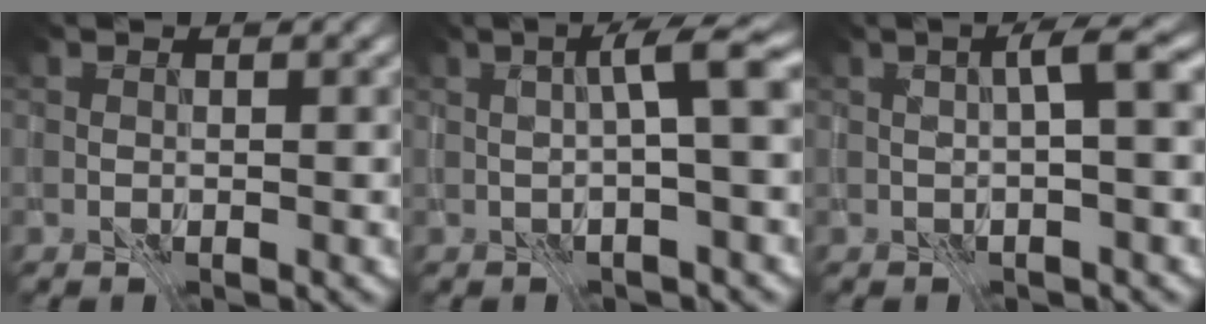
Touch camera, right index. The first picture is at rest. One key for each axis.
{"total": 3.4, "fx": 0.2, "fy": -0.1, "fz": 3.4, "tx": -0.054, "ty": 0.019, "tz": -0.002}
{"total": 2.5, "fx": 0.1, "fy": -0.1, "fz": 2.5, "tx": -0.040, "ty": 0.013, "tz": -0.002}